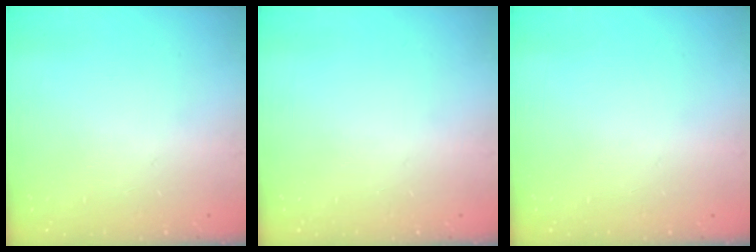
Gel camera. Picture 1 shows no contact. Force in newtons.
{"total": 0.0}
{"total": 0.0}